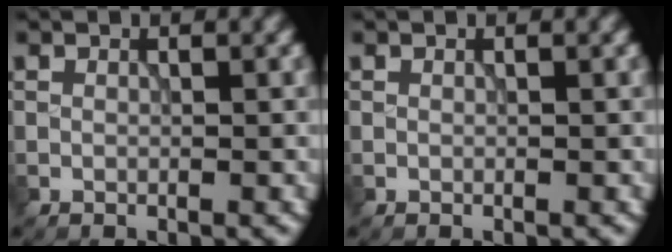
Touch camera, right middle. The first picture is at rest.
{"total": 0.0}